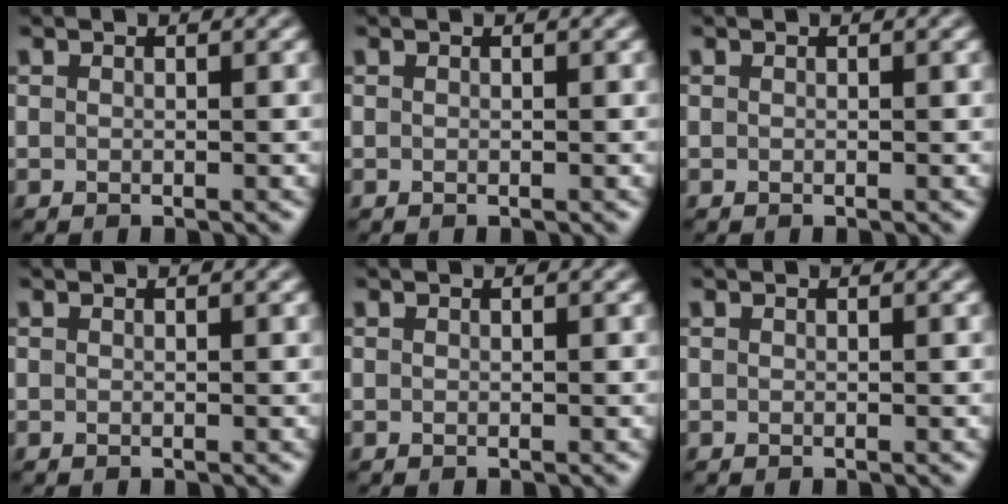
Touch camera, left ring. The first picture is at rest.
{"total": 0.0}
{"total": 0.0}
{"total": 0.0}
{"total": 0.0}
{"total": 0.0}